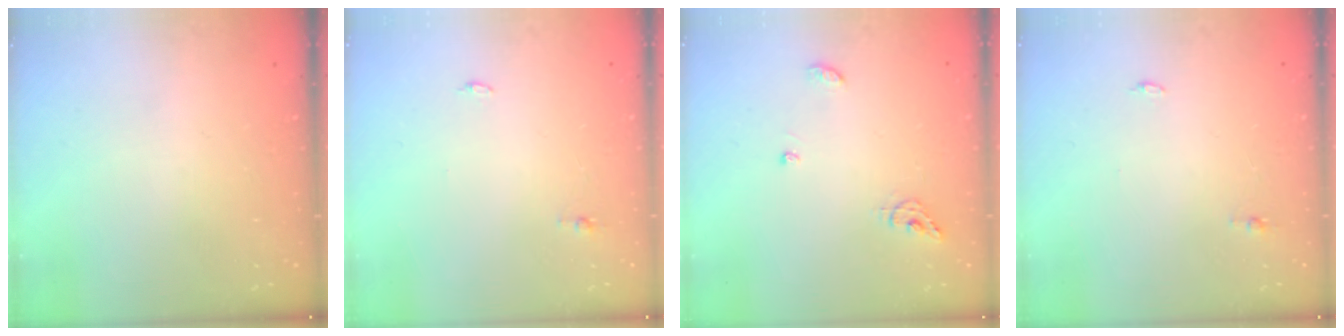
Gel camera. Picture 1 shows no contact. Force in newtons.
{"total": 3.7, "press": 3.3, "slide": 1.7}
{"total": 6.8, "press": 6.8, "slide": 0.5}
{"total": 3.7, "press": 3.3, "slide": 1.7}